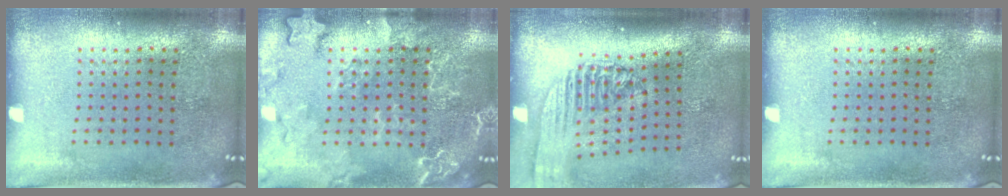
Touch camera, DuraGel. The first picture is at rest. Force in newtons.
{"total": 3.4, "press": 3.4, "slide": 0.5}
{"total": 2.1, "press": 1.7, "slide": 1.3}
{"total": 0.0}